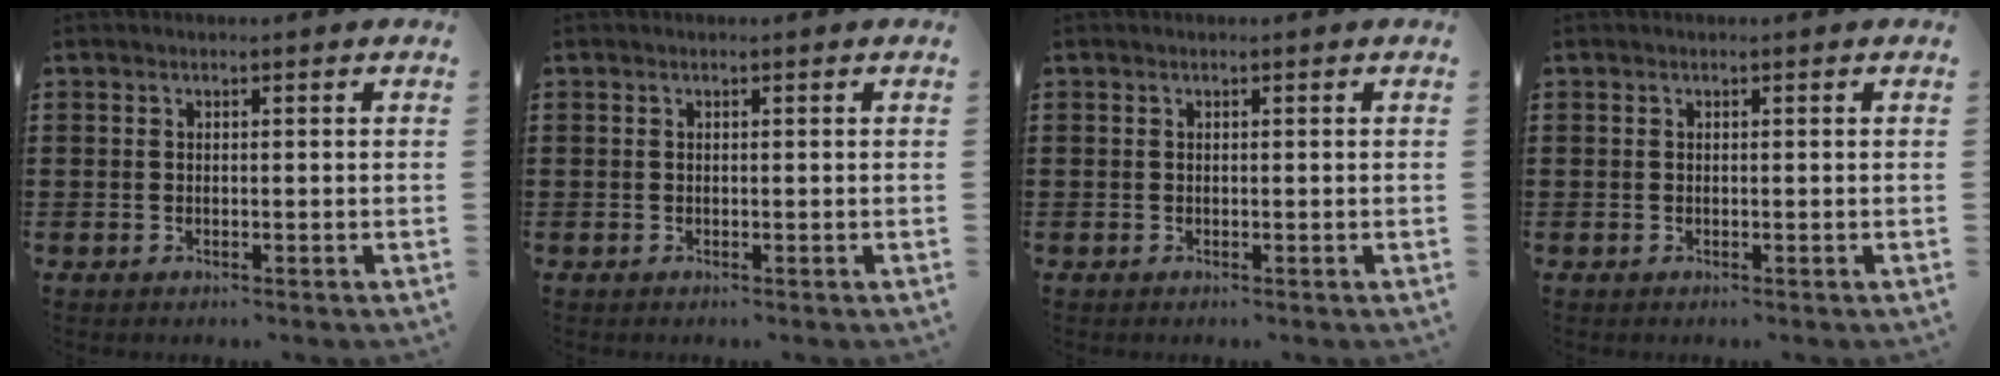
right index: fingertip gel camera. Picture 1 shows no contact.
{"total": 0.0}
{"total": 0.0}
{"total": 0.0}